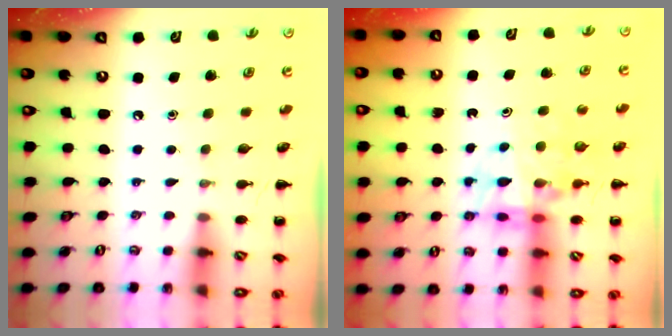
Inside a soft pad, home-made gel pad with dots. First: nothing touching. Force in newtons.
{"total": 10.8, "press": 10.4, "slide": 2.8}